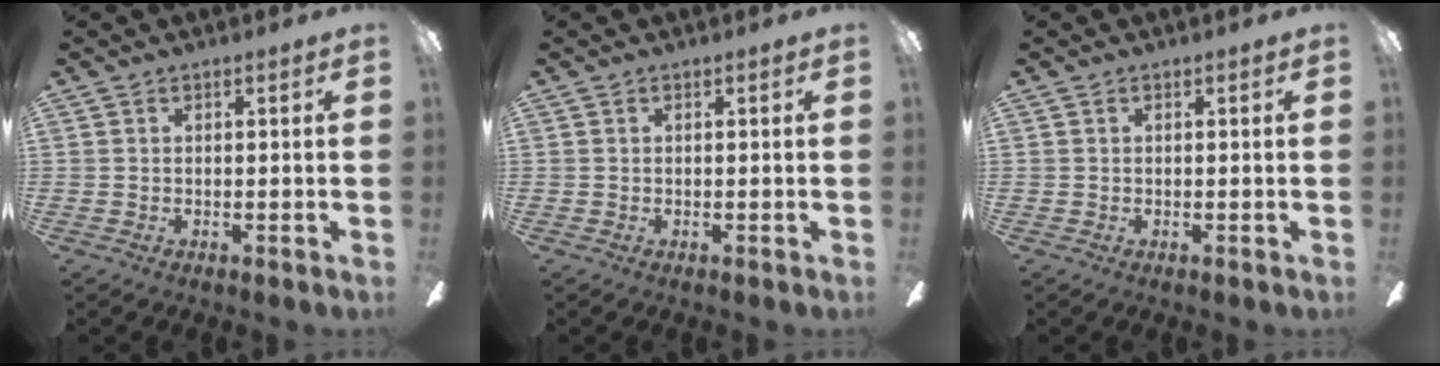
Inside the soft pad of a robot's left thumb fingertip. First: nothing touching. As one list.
[{"total": 0.0}, {"total": 0.0}]